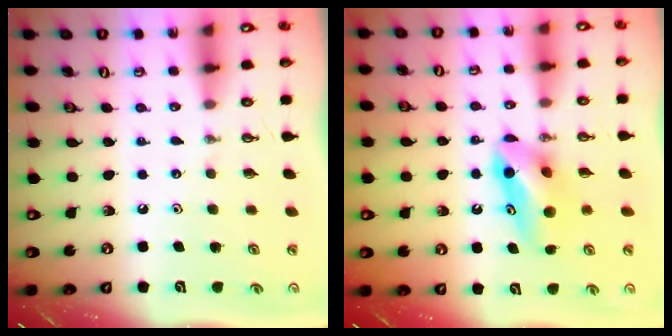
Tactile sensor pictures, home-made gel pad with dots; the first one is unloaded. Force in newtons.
{"total": 8.1, "press": 7.8, "slide": 2.3}